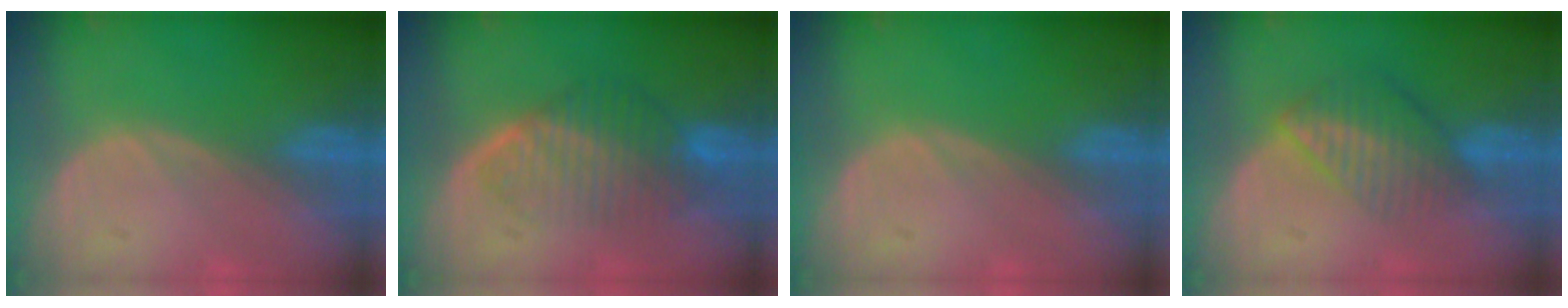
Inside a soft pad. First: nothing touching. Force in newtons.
{"total": 7.2, "press": 6.6, "slide": 2.7}
{"total": 0.0}
{"total": 6.7, "press": 5.7, "slide": 3.5}